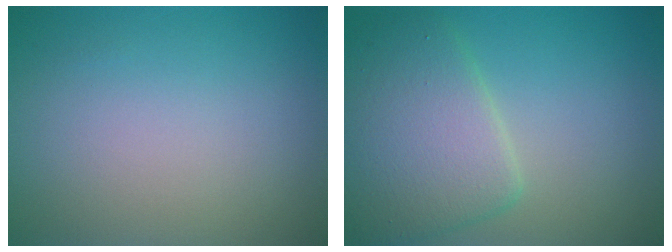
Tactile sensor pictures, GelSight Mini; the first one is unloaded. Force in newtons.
{"total": 6.2, "press": 6.2, "slide": 0.2}